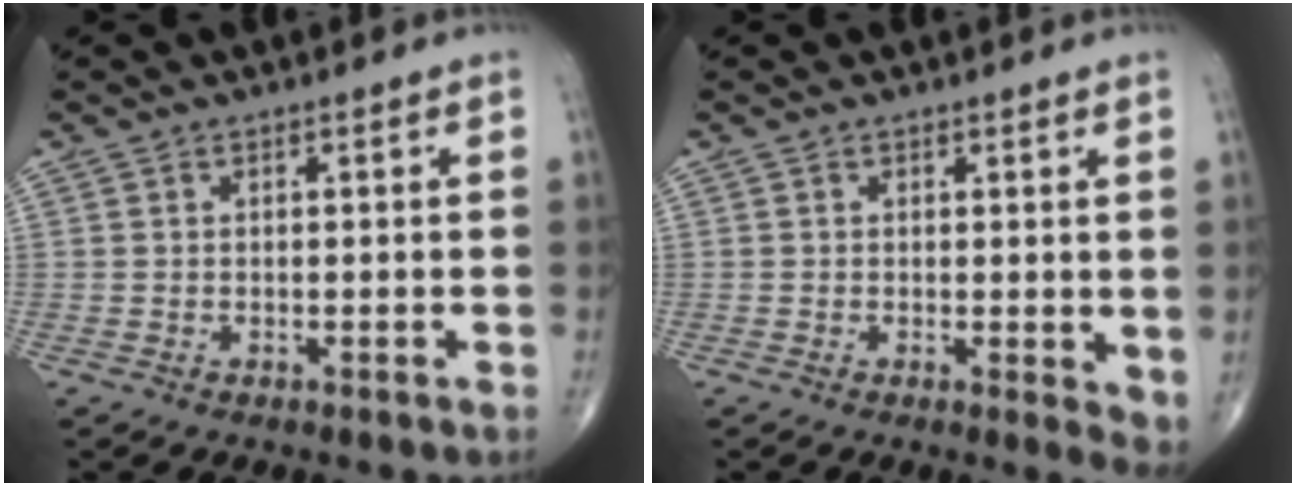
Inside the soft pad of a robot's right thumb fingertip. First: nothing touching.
{"total": 3.4, "force": [0.4, 1.4, 3.1], "torque": [-0.040, -0.012, 0.005]}